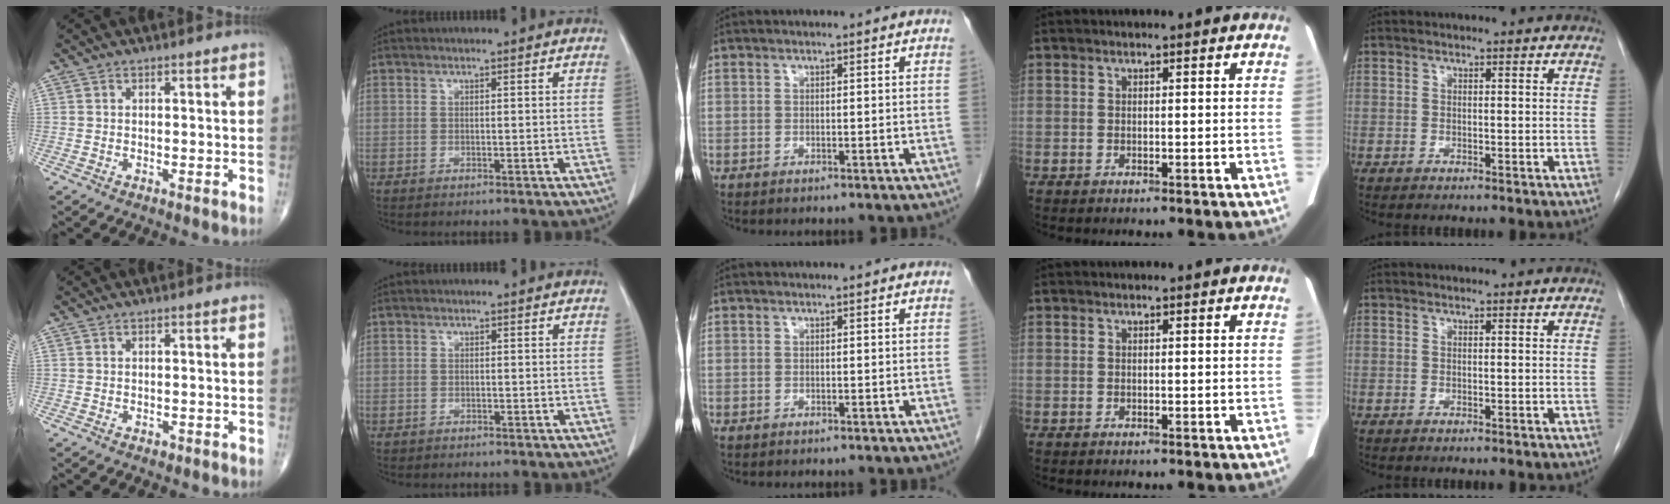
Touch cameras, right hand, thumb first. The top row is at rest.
{"thumb": {"total": 0.6, "force": [-0.3, 0.4, 0.2], "torque": [-0.004, 0.004, -0.003]}, "index": {"total": 0.6, "force": [-0.3, 0.6, -0.1], "torque": [0.001, 0.007, -0.009]}}